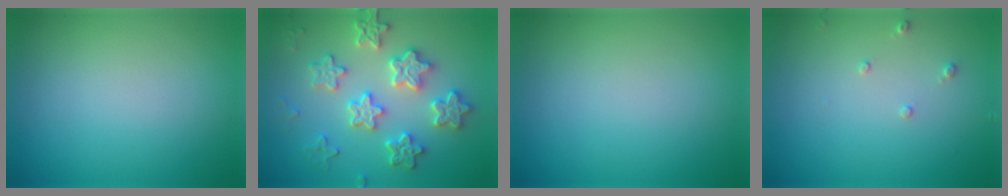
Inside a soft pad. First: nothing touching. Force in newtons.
{"total": 4.6, "press": 4.5, "slide": 1.0}
{"total": 0.0}
{"total": 0.8, "press": 0.8, "slide": 0.2}